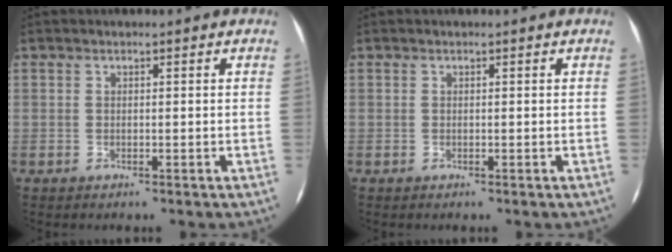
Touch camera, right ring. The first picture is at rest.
{"total": 0.0}